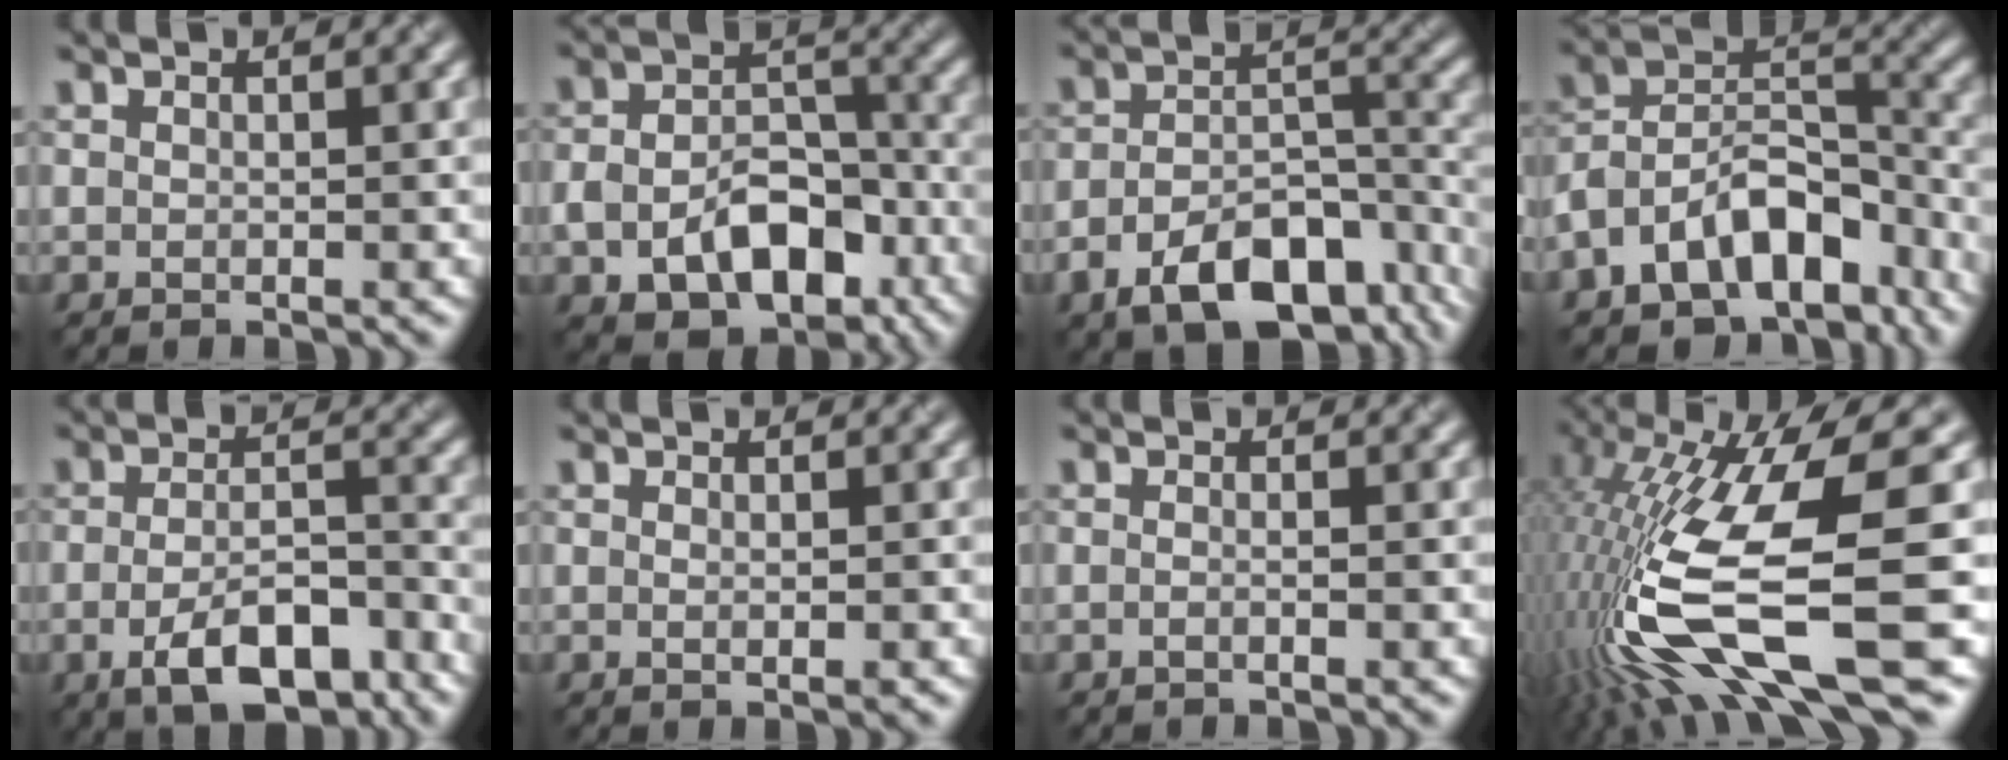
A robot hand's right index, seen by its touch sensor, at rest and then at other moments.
{"total": 9.4, "force": [-4.6, 5.7, 5.9], "torque": [-0.109, -0.007, -0.053]}
{"total": 9.8, "force": [-6.3, 4.6, 6.0], "torque": [-0.105, -0.003, -0.084]}
{"total": 10.8, "force": [-7.2, 5.8, 5.7], "torque": [-0.095, 0.023, -0.128]}
{"total": 6.0, "force": [-3.8, 1.8, 4.4], "torque": [-0.084, 0.002, -0.052]}
{"total": 0.5, "force": [-0.4, -0.2, 0.3], "torque": [-0.006, 0.001, 0.000]}
{"total": 1.2, "force": [-0.8, 0.4, 0.7], "torque": [-0.002, -0.005, -0.023]}
{"total": 14.3, "force": [-5.0, 3.1, 13.0], "torque": [-0.275, 0.003, -0.064]}